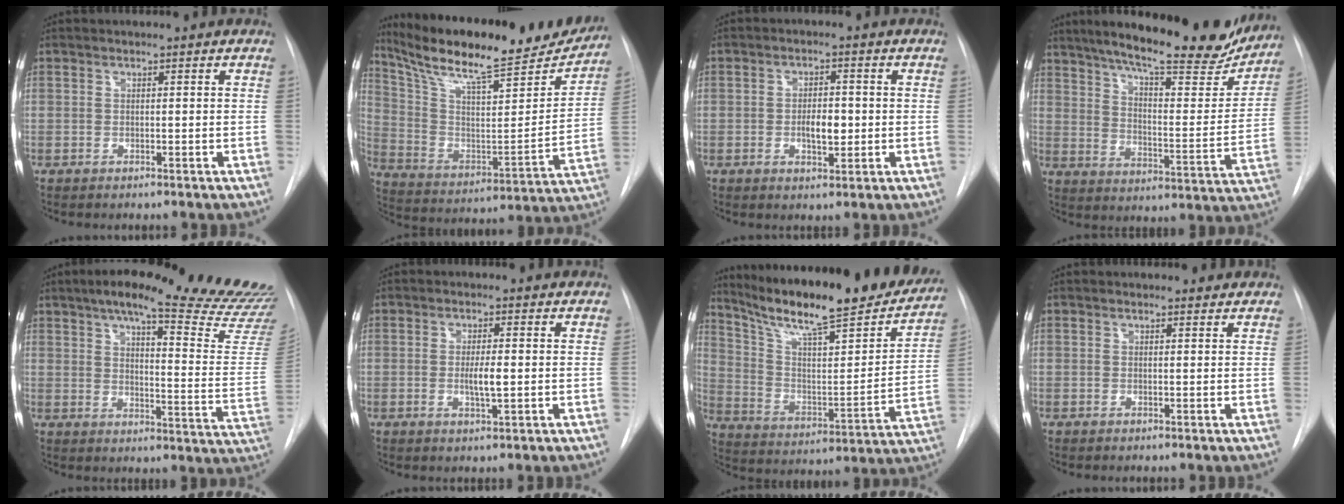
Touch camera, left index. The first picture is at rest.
{"total": 25.2, "force": [21.7, 4.5, 11.9], "torque": [-0.207, -0.021, 0.330]}
{"total": 4.2, "force": [-0.5, 1.9, 3.7], "torque": [-0.060, 0.001, -0.006]}
{"total": 24.3, "force": [20.4, 4.6, 12.3], "torque": [-0.186, -0.026, 0.274]}
{"total": 27.5, "force": [23.9, 1.8, 13.6], "torque": [-0.179, -0.092, 0.284]}
{"total": 3.4, "force": [-0.3, 0.6, 3.4], "torque": [-0.061, -0.003, -0.003]}
{"total": 27.0, "force": [23.1, 3.8, 13.6], "torque": [-0.219, -0.044, 0.333]}
{"total": 1.3, "force": [1.1, 0.5, 0.1], "torque": [-0.006, 0.001, 0.010]}